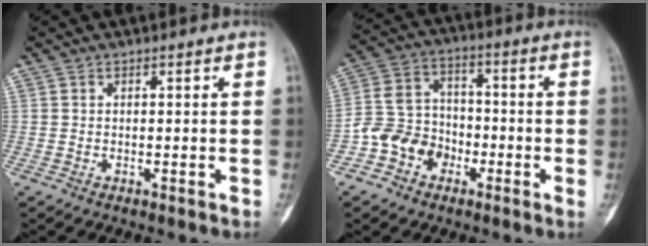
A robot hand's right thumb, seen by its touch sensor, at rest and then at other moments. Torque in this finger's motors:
{"motor_torque": [1.20, 1.16, 0.71, -0.44, -0.01]}